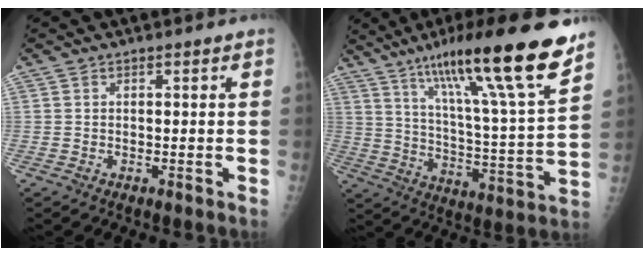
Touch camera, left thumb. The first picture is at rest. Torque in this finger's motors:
{"motor_torque": [0.77, 0.16, 1.56, -1.21, 0.25]}